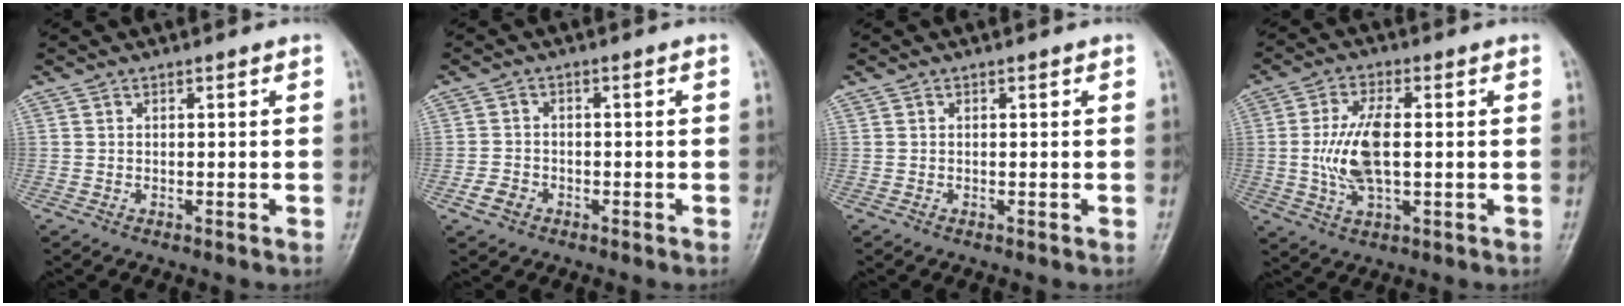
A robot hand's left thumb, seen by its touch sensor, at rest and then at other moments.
{"total": 3.2, "force": [-1.7, 2.4, 1.3], "torque": [-0.022, 0.011, -0.030]}
{"total": 0.0}
{"total": 9.8, "force": [0.0, 4.4, 8.8], "torque": [-0.185, 0.002, 0.002]}